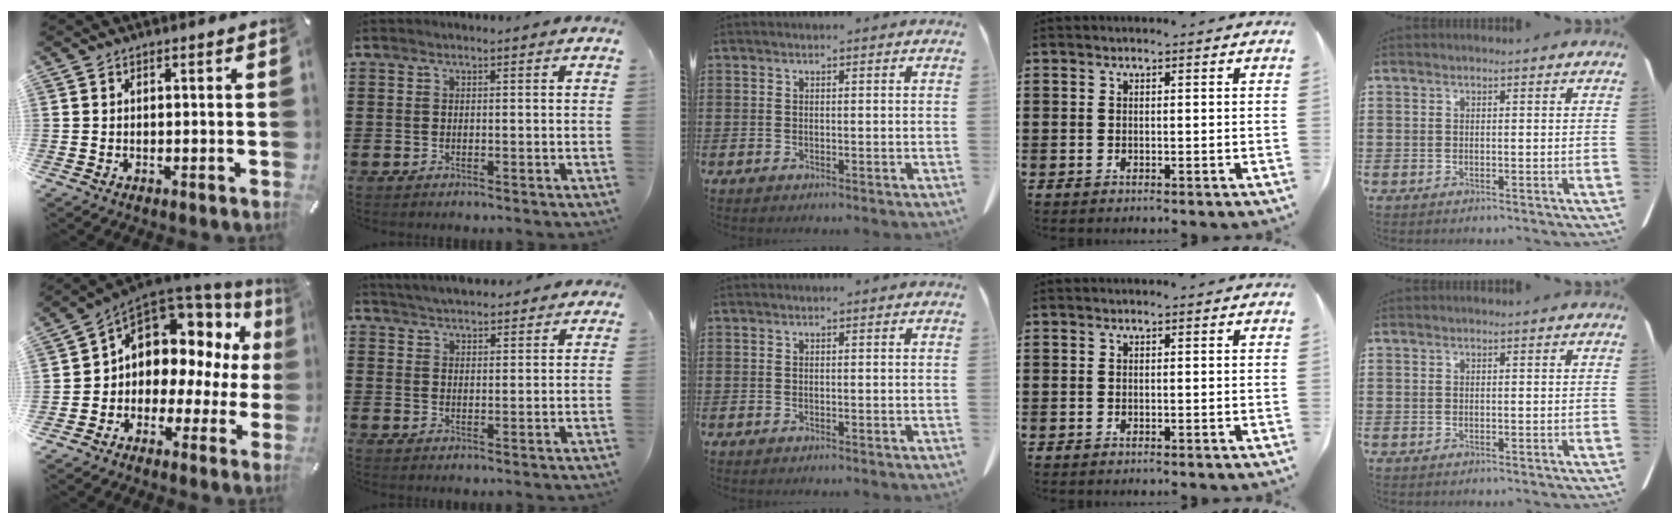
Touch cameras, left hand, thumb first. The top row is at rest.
{"thumb": {"total": 9.4, "force": [4.1, 7.5, 4.0], "torque": [-0.074, -0.046, 0.073]}, "index": {"total": 3.9, "force": [3.9, 0.2, 0.5], "torque": [-0.020, -0.013, 0.072]}}